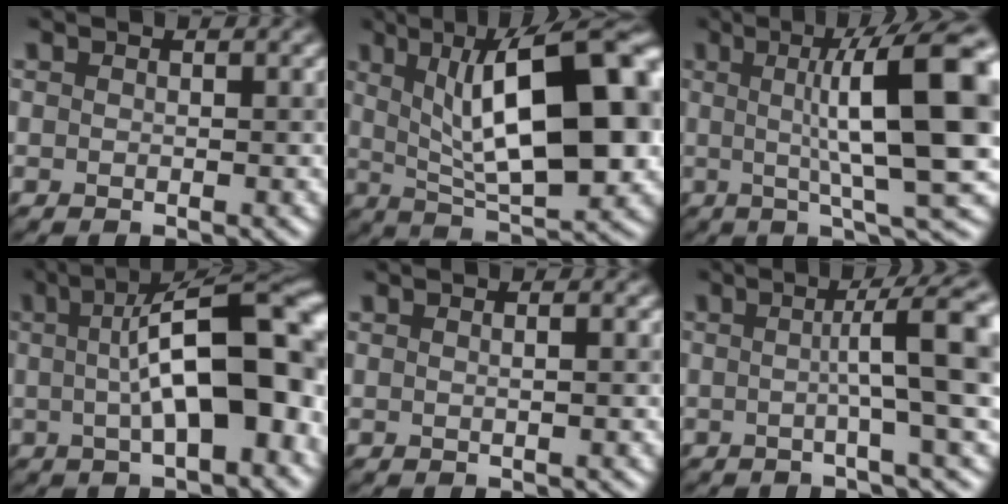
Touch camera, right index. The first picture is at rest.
{"total": 14.7, "force": [2.5, 5.5, 13.5], "torque": [-0.184, 0.020, 0.039]}
{"total": 13.6, "force": [2.2, 2.7, 13.2], "torque": [-0.154, 0.014, 0.041]}
{"total": 12.1, "force": [0.8, 3.8, 11.5], "torque": [-0.131, 0.023, 0.012]}
{"total": 1.9, "force": [0.7, 1.0, 1.5], "torque": [0.003, 0.013, -0.009]}
{"total": 9.1, "force": [0.9, 1.5, 8.9], "torque": [-0.099, 0.025, 0.012]}